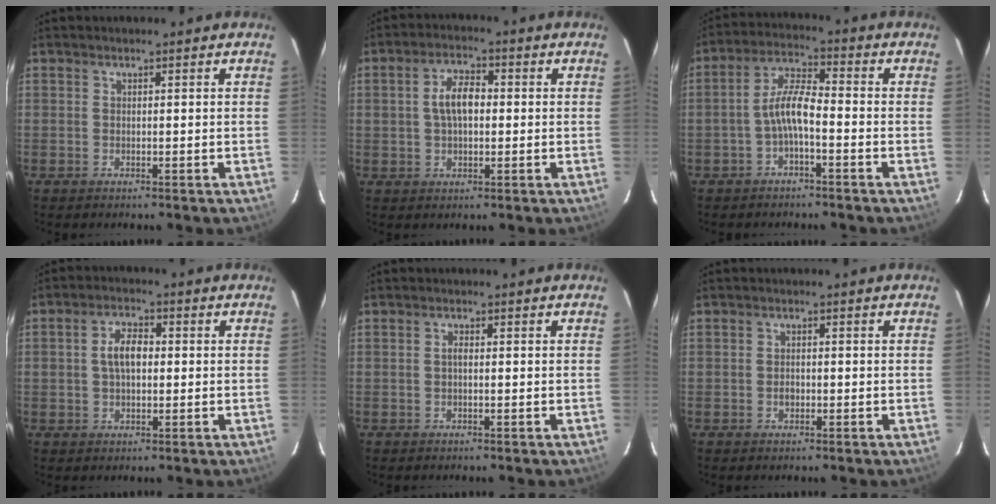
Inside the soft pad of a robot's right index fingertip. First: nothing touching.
{"total": 6.0, "force": [0.4, 3.3, 5.0], "torque": [-0.094, 0.014, 0.010]}
{"total": 5.7, "force": [-2.3, 1.4, 5.0], "torque": [-0.109, 0.017, -0.043]}
{"total": 5.2, "force": [0.3, 3.0, 4.3], "torque": [-0.080, 0.013, 0.008]}
{"total": 0.8, "force": [-0.1, 0.3, 0.7], "torque": [-0.014, 0.003, -0.002]}
{"total": 1.3, "force": [-0.5, 1.0, 0.6], "torque": [-0.012, 0.002, -0.007]}